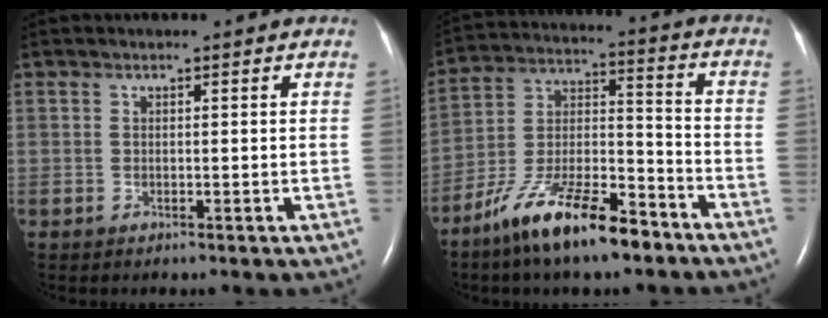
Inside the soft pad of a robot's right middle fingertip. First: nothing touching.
{"total": 15.5, "force": [-10.9, 3.7, 10.4], "torque": [-0.203, 0.001, -0.195]}